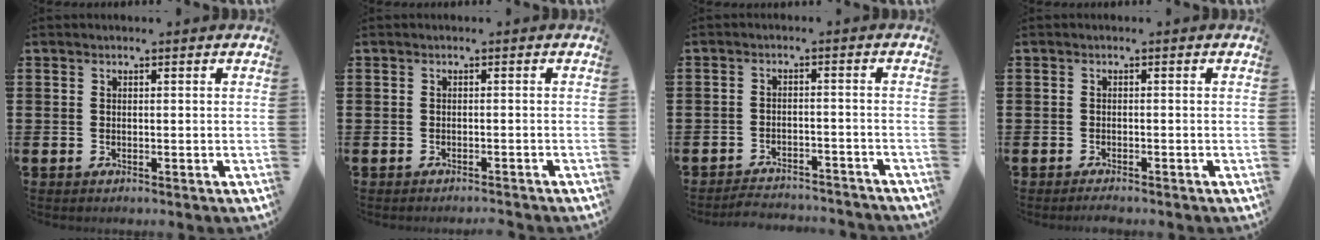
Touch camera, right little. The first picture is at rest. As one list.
[{"total": 0.8, "force": [-0.7, -0.1, 0.1], "torque": [-0.001, 0.000, -0.016]}, {"total": 2.6, "force": [-2.6, 0.1, -0.1], "torque": [-0.005, 0.004, -0.057]}, {"total": 0.9, "force": [-0.8, 0.1, 0.3], "torque": [0.000, -0.007, -0.017]}]